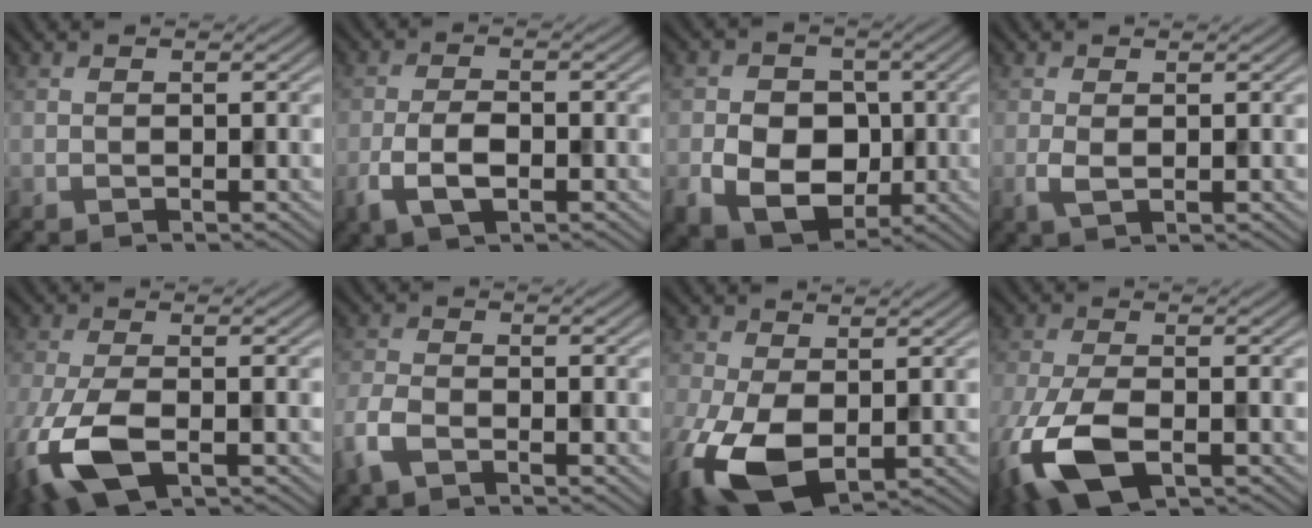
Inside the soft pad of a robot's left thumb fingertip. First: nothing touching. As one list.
[{"total": 4.7, "force": [-1.9, 2.2, 3.7], "torque": [-0.079, -0.003, -0.040]}, {"total": 9.4, "force": [-1.9, 7.5, 5.3], "torque": [-0.095, -0.020, -0.048]}, {"total": 1.8, "force": [0.0, 0.8, 1.6], "torque": [-0.041, -0.003, 0.000]}, {"total": 9.9, "force": [-3.8, 4.5, 7.9], "torque": [-0.199, -0.026, -0.075]}, {"total": 3.9, "force": [-2.3, 1.8, 2.5], "torque": [-0.065, -0.007, -0.061]}, {"total": 11.1, "force": [-2.8, 6.5, 8.6], "torque": [-0.221, -0.028, -0.046]}, {"total": 11.0, "force": [-4.5, 5.1, 8.7], "torque": [-0.219, -0.030, -0.083]}]